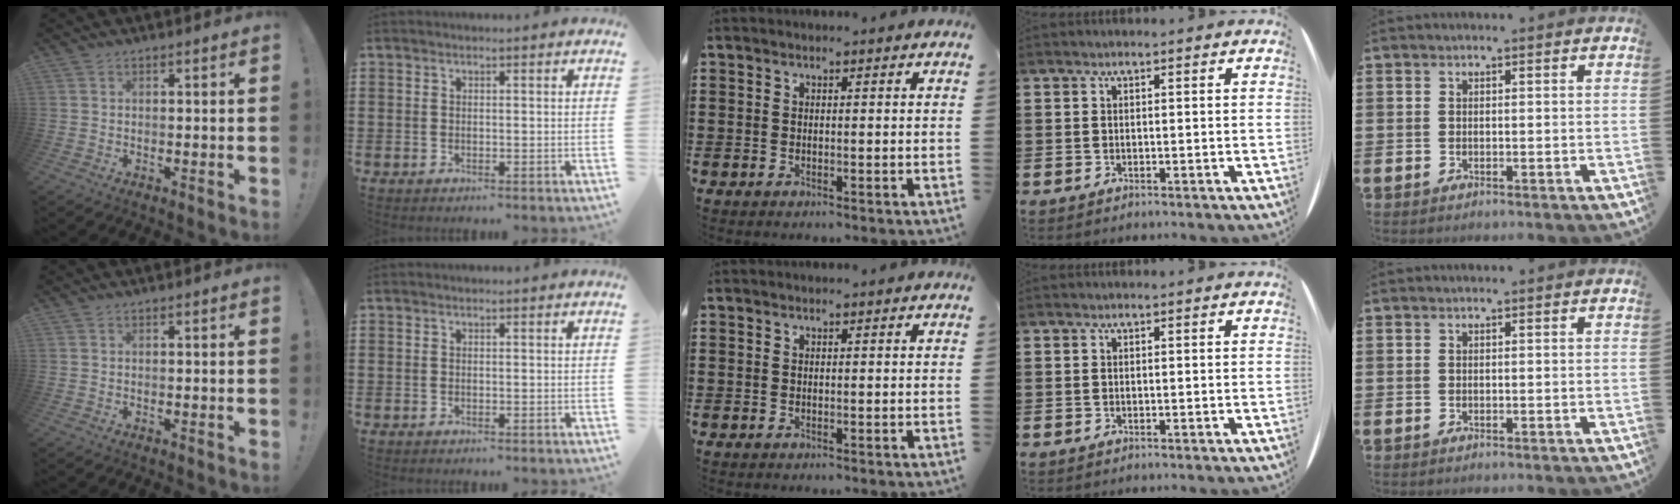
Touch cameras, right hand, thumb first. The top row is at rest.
{}